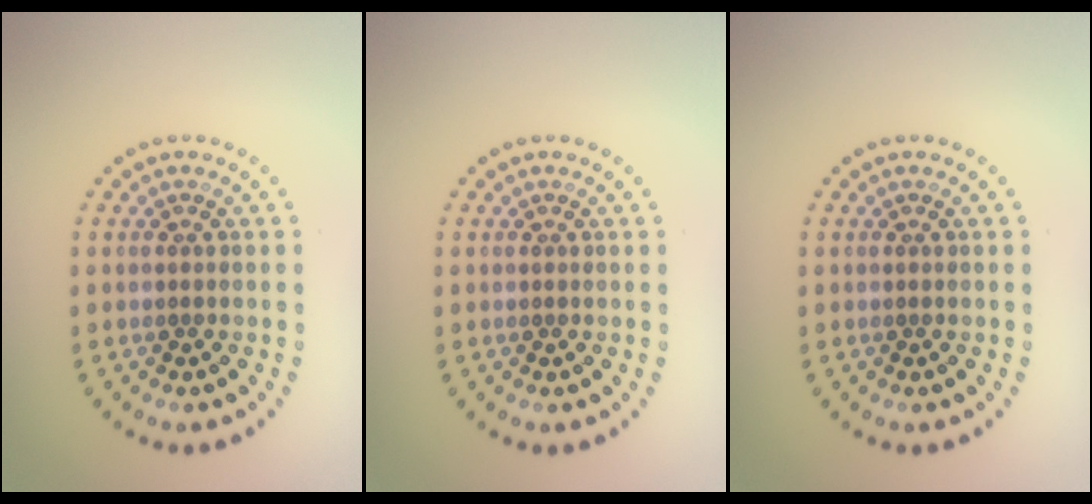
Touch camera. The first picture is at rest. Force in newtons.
{"total": 0.0}
{"total": 0.0}